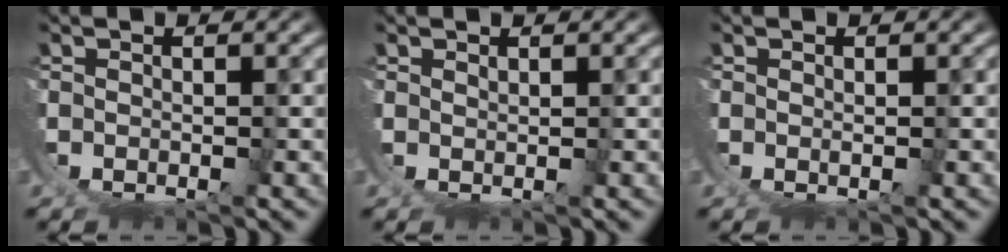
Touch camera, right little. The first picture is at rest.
{"total": 1.9, "force": [1.1, -1.6, 0.1], "torque": [0.008, 0.001, 0.024]}
{"total": 0.8, "force": [0.3, -0.5, 0.5], "torque": [-0.010, -0.004, 0.008]}